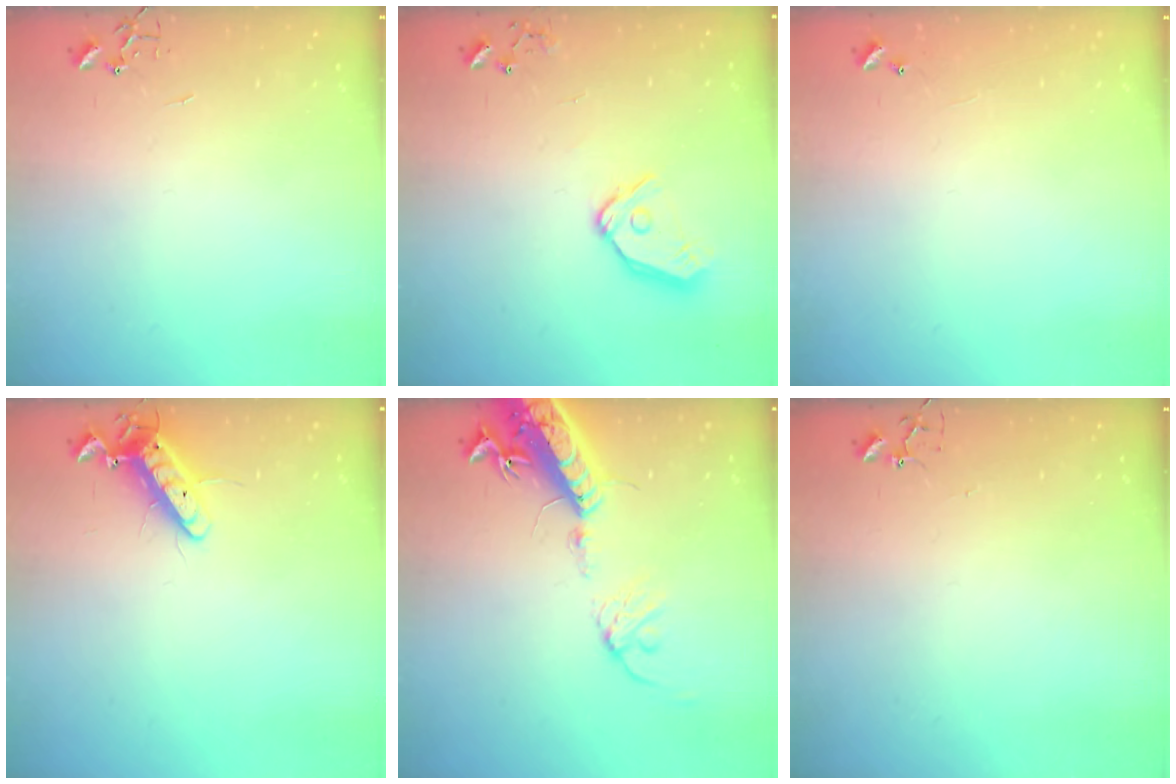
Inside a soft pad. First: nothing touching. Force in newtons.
{"total": 12.2, "press": 12.1, "slide": 1.5}
{"total": 5.1, "press": 5.0, "slide": 0.3}
{"total": 11.6, "press": 11.5, "slide": 1.5}
{"total": 17.9, "press": 17.4, "slide": 4.2}
{"total": 3.9, "press": 3.9, "slide": 0.3}